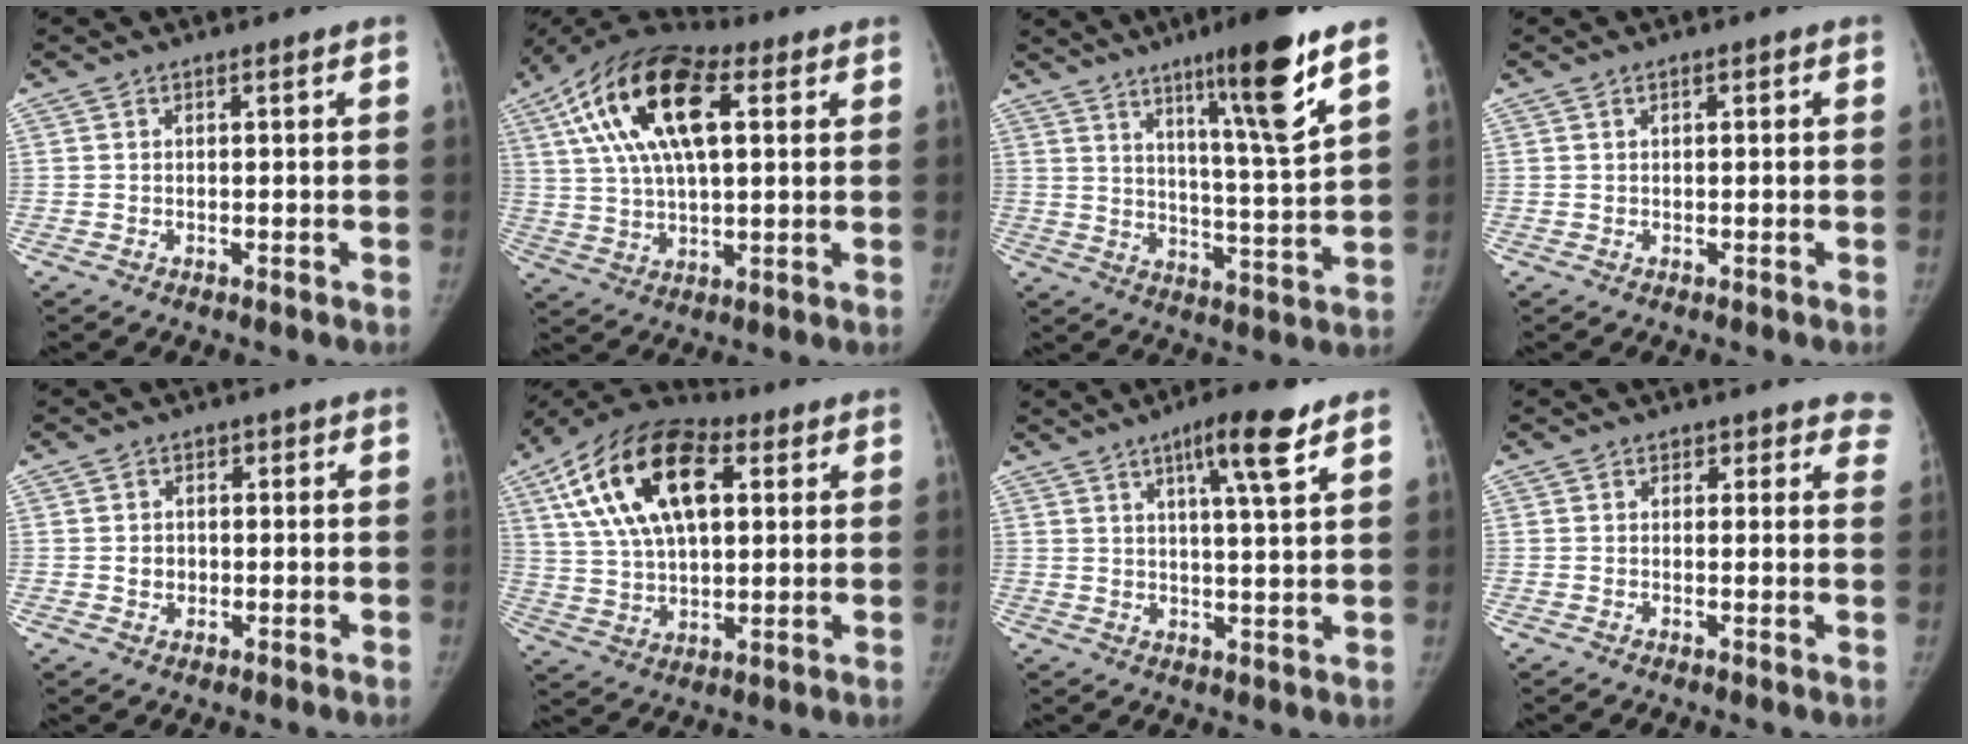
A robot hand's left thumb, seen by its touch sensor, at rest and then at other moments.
{"total": 20.3, "force": [6.6, 9.7, 16.6], "torque": [-0.303, 0.016, 0.109]}
{"total": 15.6, "force": [9.0, 0.8, 12.8], "torque": [-0.194, -0.054, 0.142]}
{"total": 0.9, "force": [0.3, 0.4, 0.8], "torque": [-0.011, 0.002, 0.004]}
{"total": 3.0, "force": [-0.2, 2.8, 1.2], "torque": [0.002, 0.005, -0.002]}
{"total": 21.8, "force": [7.4, 11.8, 16.7], "torque": [-0.287, 0.007, 0.124]}
{"total": 9.0, "force": [5.1, 1.0, 7.3], "torque": [-0.112, -0.024, 0.079]}
{"total": 4.9, "force": [3.8, 2.9, 1.1], "torque": [0.042, -0.009, 0.024]}